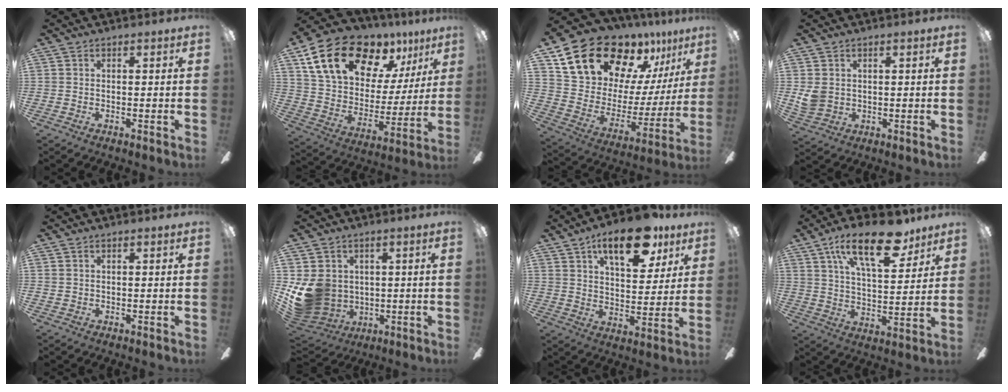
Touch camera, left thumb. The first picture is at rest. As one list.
[{"total": 20.5, "force": [13.8, 10.8, 10.7], "torque": [-0.182, -0.083, 0.249]}, {"total": 22.0, "force": [16.5, 11.1, 9.3], "torque": [-0.160, -0.112, 0.312]}, {"total": 4.6, "force": [1.1, 3.9, 2.3], "torque": [-0.040, 0.009, 0.024]}, {"total": 0.9, "force": [0.4, 0.8, 0.3], "torque": [-0.007, 0.003, 0.006]}, {"total": 12.1, "force": [0.0, 11.0, 5.2], "torque": [-0.127, -0.008, 0.008]}, {"total": 16.9, "force": [10.3, 7.4, 11.1], "torque": [-0.161, -0.038, 0.170]}, {"total": 20.1, "force": [12.4, 8.2, 13.5], "torque": [-0.216, -0.050, 0.202]}]